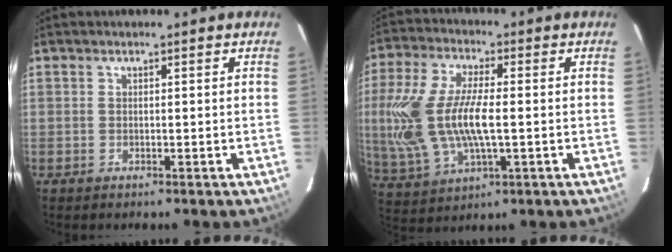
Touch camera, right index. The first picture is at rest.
{"total": 18.7, "force": [-0.5, 8.5, 16.6], "torque": [-0.363, -0.002, 0.000]}